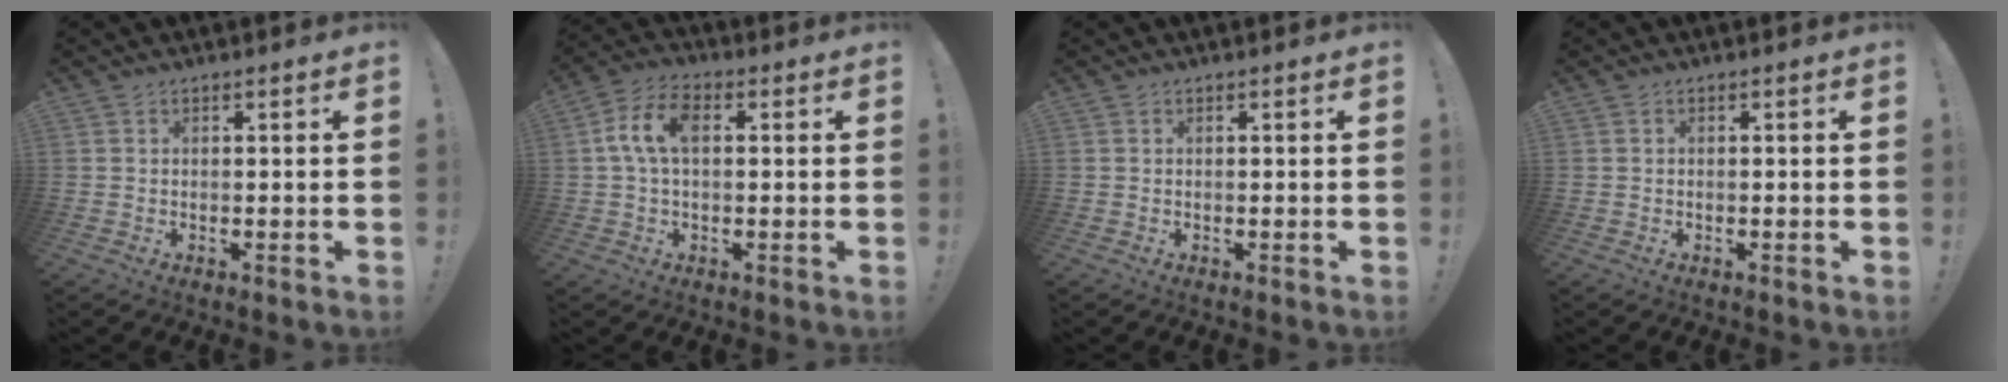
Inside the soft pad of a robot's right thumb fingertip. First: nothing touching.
{"total": 9.0, "force": [1.7, 5.2, 7.1], "torque": [-0.144, 0.013, 0.033]}
{"total": 0.0}
{"total": 0.0}